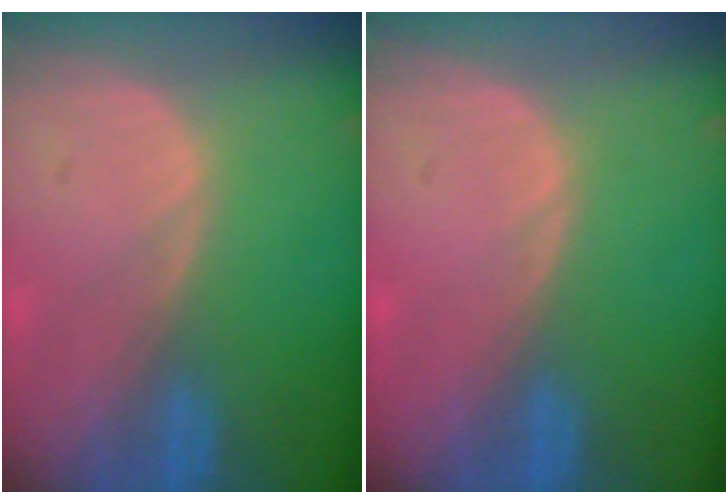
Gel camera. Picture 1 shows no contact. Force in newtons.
{"total": 0.0}